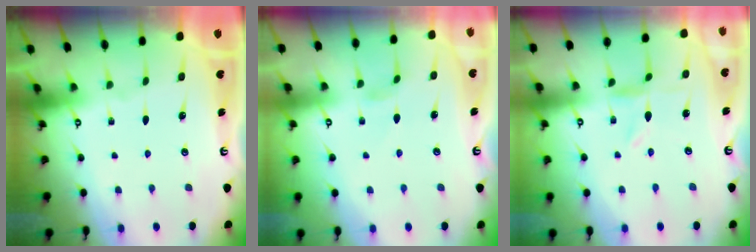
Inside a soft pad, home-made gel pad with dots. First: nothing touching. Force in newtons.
{"total": 0.0}
{"total": 0.5, "press": 0.5, "slide": 0.2}